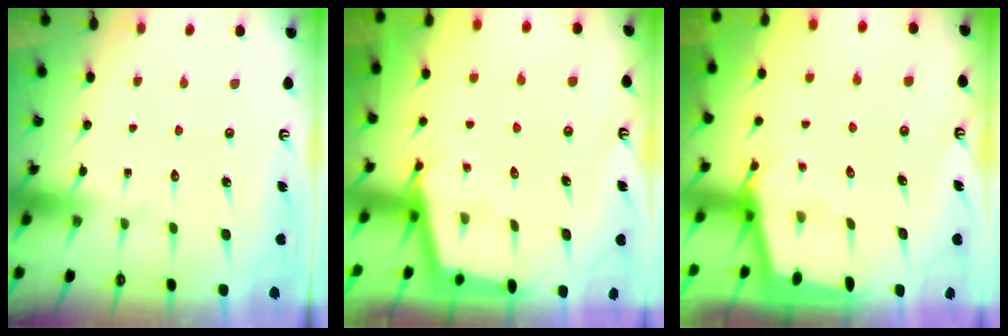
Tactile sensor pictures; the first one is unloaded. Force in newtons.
{"total": 2.2, "press": 2.2, "slide": 0.1}
{"total": 2.2, "press": 2.2, "slide": 0.3}